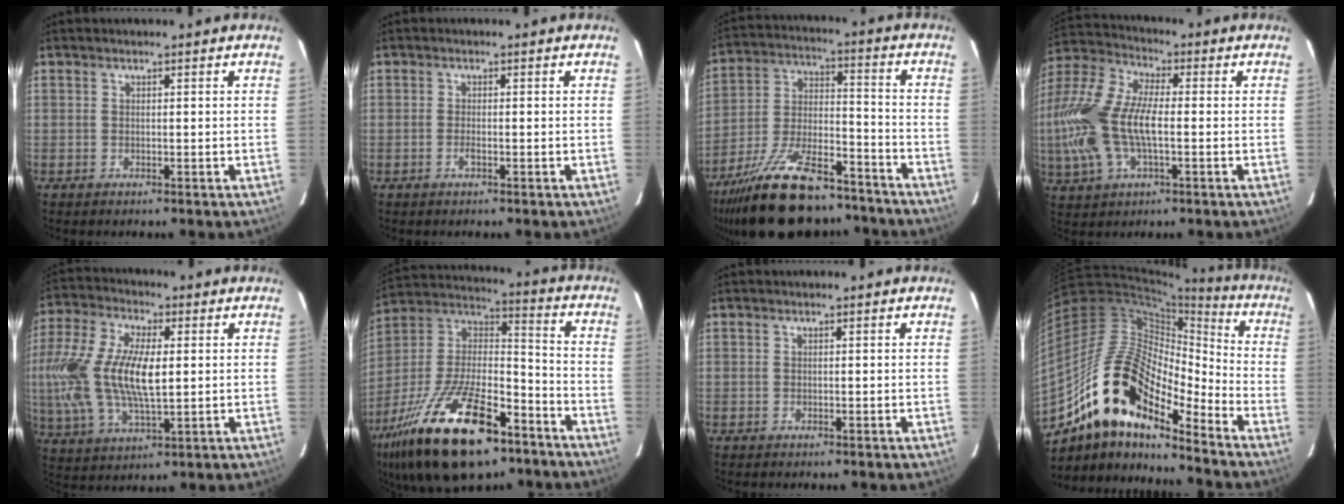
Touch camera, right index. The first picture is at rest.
{"total": 1.4, "force": [-0.7, 0.4, 1.1], "torque": [-0.024, 0.000, -0.013]}
{"total": 24.3, "force": [-18.7, 9.0, 12.6], "torque": [-0.243, -0.005, -0.288]}
{"total": 19.2, "force": [-1.8, 9.5, 16.6], "torque": [-0.359, 0.005, -0.037]}
{"total": 20.5, "force": [1.0, 9.6, 18.0], "torque": [-0.384, 0.004, 0.018]}
{"total": 28.4, "force": [-17.2, 11.6, 19.3], "torque": [-0.380, -0.018, -0.282]}
{"total": 0.0}
{"total": 20.1, "force": [-13.7, 7.5, 12.7], "torque": [-0.227, -0.007, -0.269]}